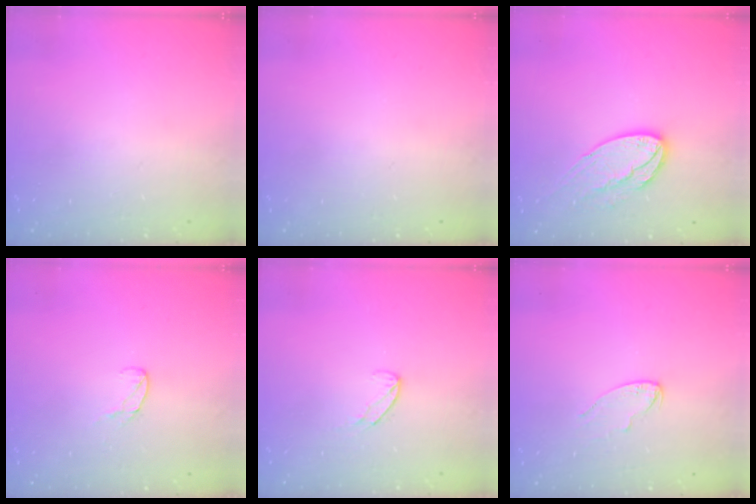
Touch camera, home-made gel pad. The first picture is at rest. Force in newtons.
{"total": 0.0}
{"total": 13.1, "press": 13.0, "slide": 1.1}
{"total": 5.5, "press": 5.4, "slide": 0.5}
{"total": 6.8, "press": 6.7, "slide": 0.5}
{"total": 4.2, "press": 4.2, "slide": 0.5}